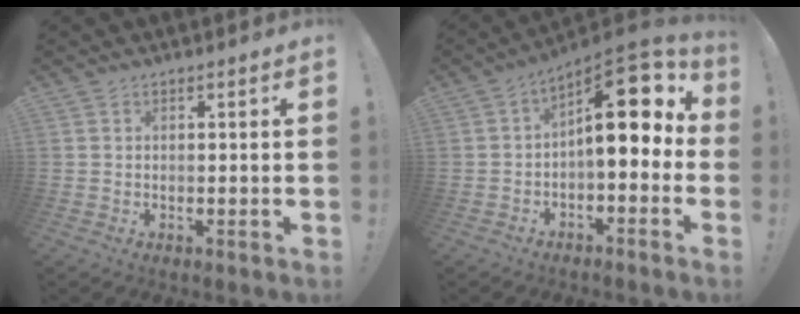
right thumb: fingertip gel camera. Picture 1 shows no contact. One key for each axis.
{"total": 15.2, "fx": 3.6, "fy": 6.2, "fz": 13.4, "tx": -0.180, "ty": -0.025, "tz": 0.060}